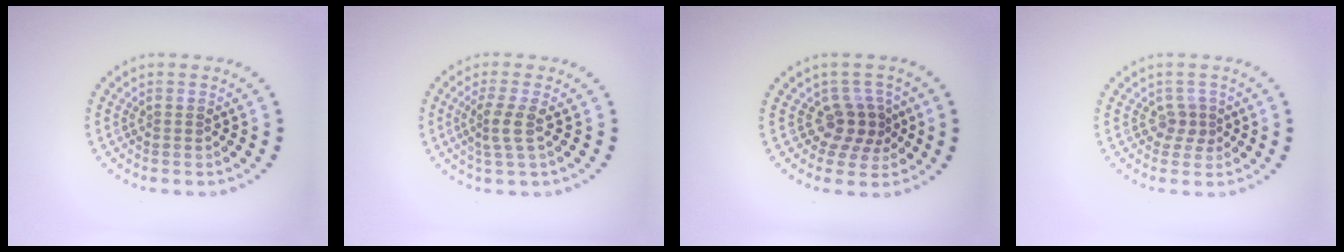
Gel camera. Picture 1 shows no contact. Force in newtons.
{"total": 2.4, "press": 1.8, "slide": 1.6}
{"total": 2.9, "press": 2.3, "slide": 1.9}
{"total": 1.6, "press": 1.2, "slide": 1.1}